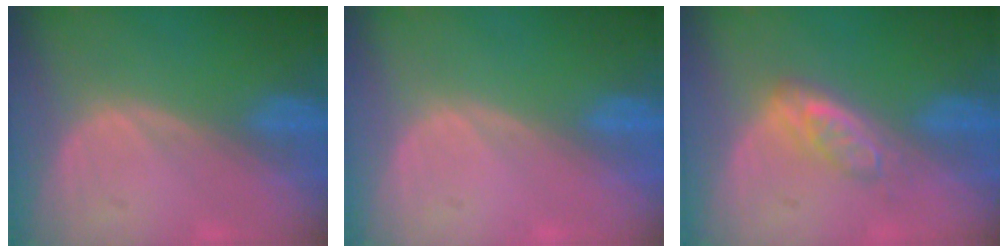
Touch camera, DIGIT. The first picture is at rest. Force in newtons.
{"total": 0.0}
{"total": 4.1, "press": 4.0, "slide": 0.3}